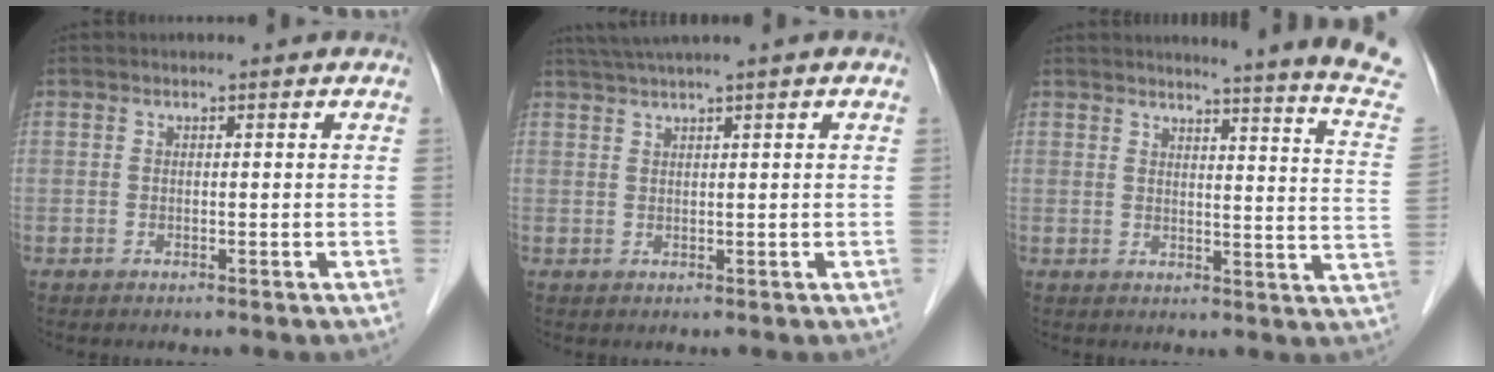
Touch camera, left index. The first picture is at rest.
{"total": 4.1, "force": [3.0, -1.1, 2.6], "torque": [-0.052, 0.022, 0.059]}
{"total": 15.3, "force": [14.1, -2.1, 5.6], "torque": [-0.075, -0.104, 0.142]}